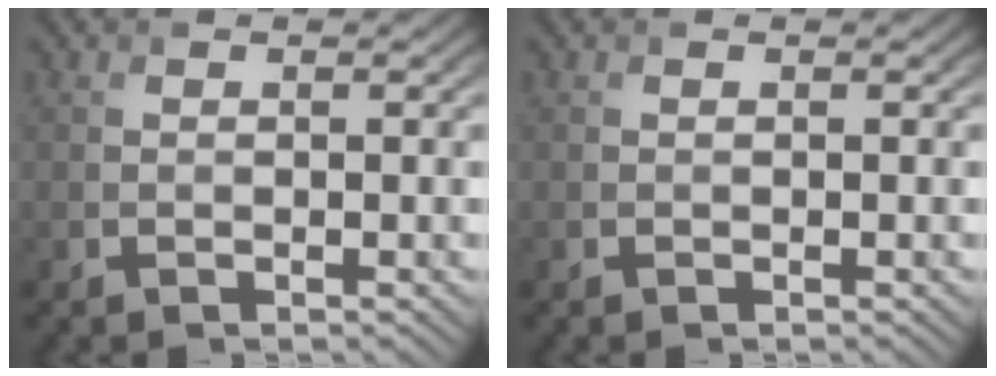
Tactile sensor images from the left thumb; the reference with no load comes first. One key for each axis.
{"total": 0.0}